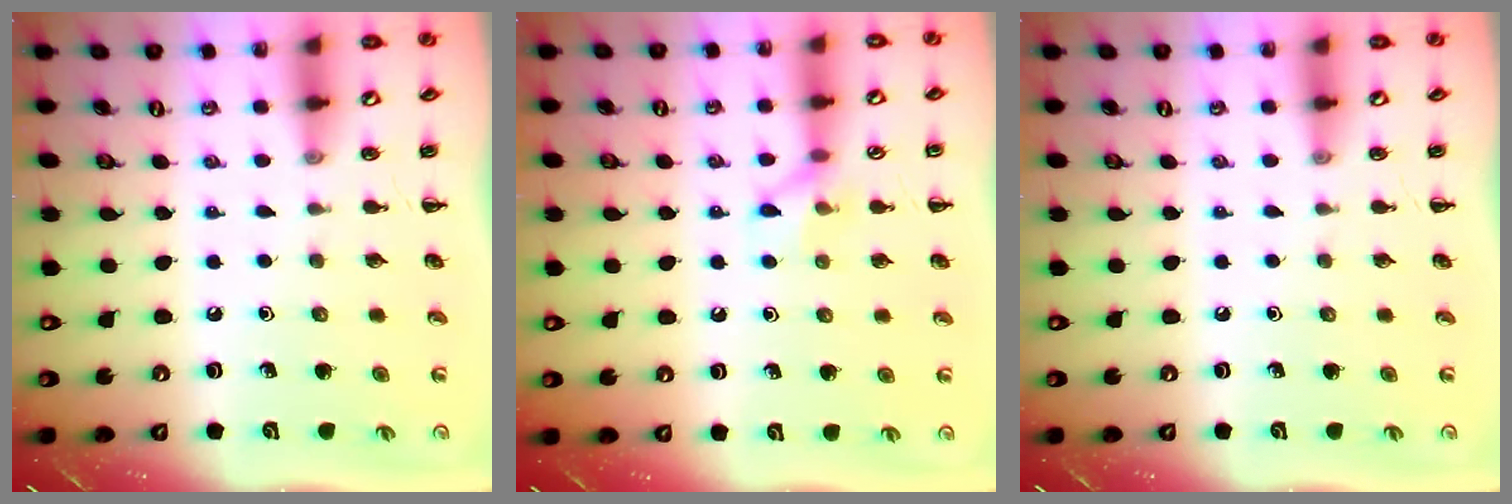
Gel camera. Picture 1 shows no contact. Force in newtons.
{"total": 7.1, "press": 7.0, "slide": 1.5}
{"total": 0.0}